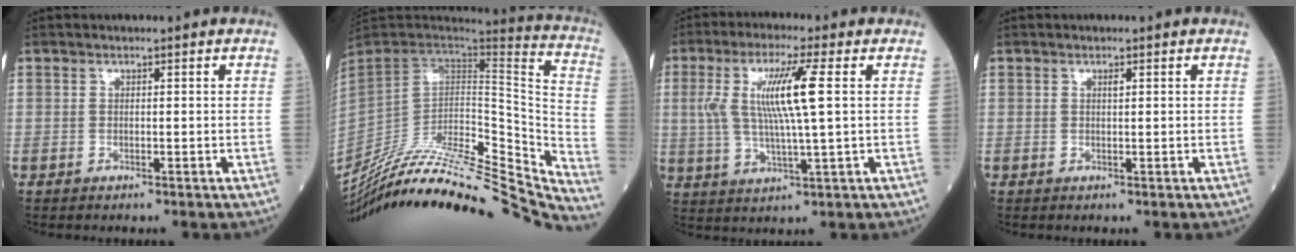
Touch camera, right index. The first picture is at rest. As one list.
[{"total": 38.9, "force": [-35.2, 3.6, 16.2], "torque": [-0.202, -0.051, -0.507]}, {"total": 10.1, "force": [1.8, 0.2, 9.9], "torque": [-0.211, 0.006, 0.034]}, {"total": 0.5, "force": [0.3, 0.1, 0.5], "torque": [-0.012, -0.001, 0.005]}]